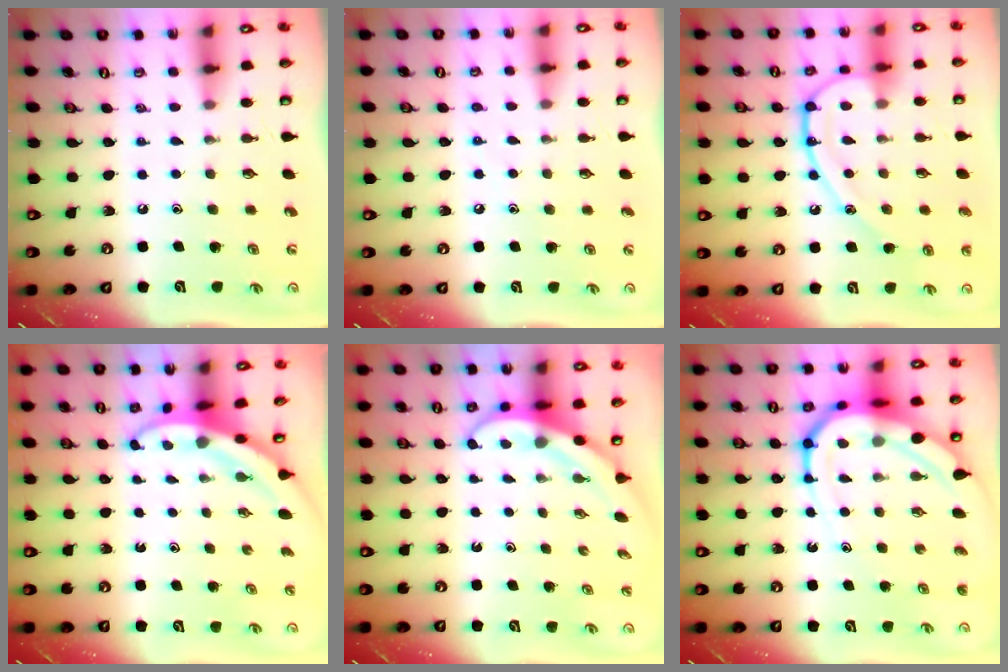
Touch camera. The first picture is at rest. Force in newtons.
{"total": 4.8, "press": 4.8, "slide": 0.6}
{"total": 13.2, "press": 13.1, "slide": 1.1}
{"total": 3.8, "press": 3.7, "slide": 0.5}
{"total": 3.6, "press": 3.6, "slide": 0.2}
{"total": 13.6, "press": 13.5, "slide": 1.5}